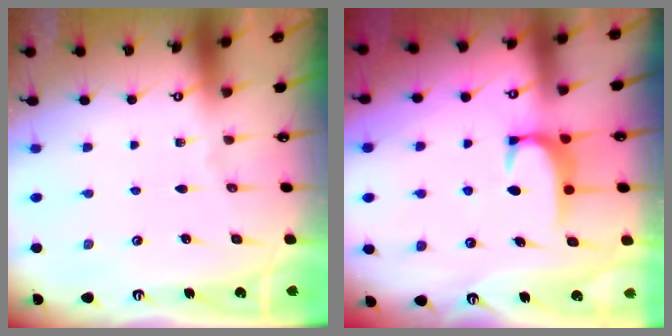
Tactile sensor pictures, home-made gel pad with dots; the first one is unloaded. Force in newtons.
{"total": 1.9, "press": 1.8, "slide": 0.6}